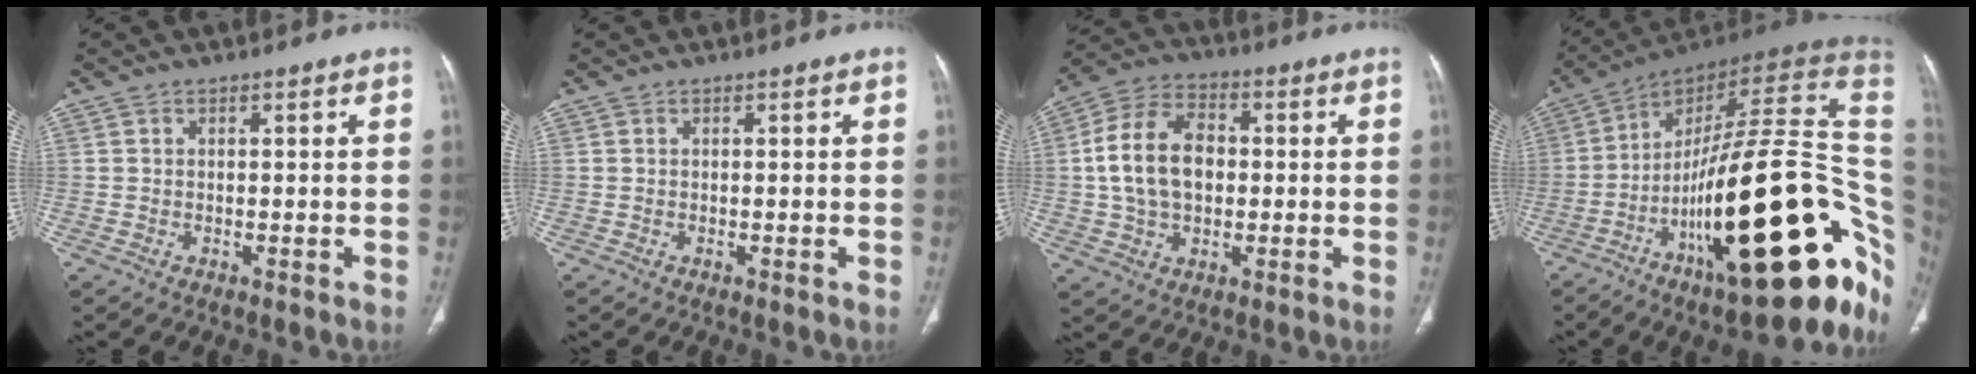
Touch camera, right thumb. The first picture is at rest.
{"total": 0.0}
{"total": 13.8, "force": [0.6, 9.4, 10.1], "torque": [-0.179, 0.022, 0.007]}
{"total": 39.0, "force": [-9.1, 12.3, 35.9], "torque": [-0.440, 0.065, -0.135]}